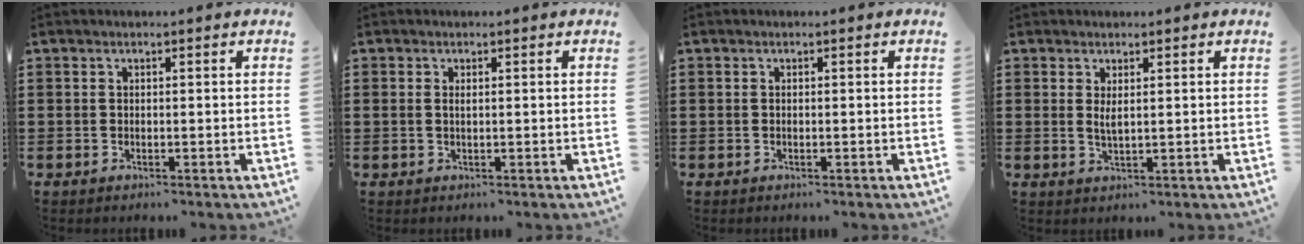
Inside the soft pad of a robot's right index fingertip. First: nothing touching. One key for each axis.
{"total": 0.5, "fx": 0.3, "fy": 0.2, "fz": 0.4, "tx": -0.009, "ty": 0.001, "tz": 0.007}
{"total": 0.0}
{"total": 1.8, "fx": 0.8, "fy": 0.3, "fz": 1.6, "tx": -0.033, "ty": 0.001, "tz": 0.015}